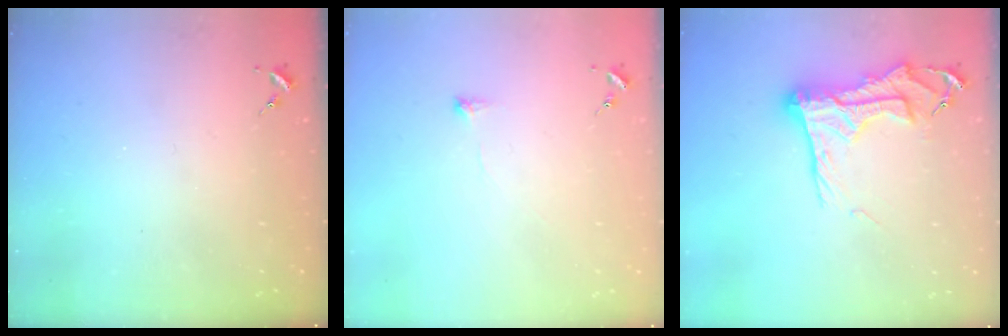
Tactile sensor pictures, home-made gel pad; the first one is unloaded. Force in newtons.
{"total": 5.8, "press": 5.7, "slide": 0.9}
{"total": 16.3, "press": 16.3, "slide": 1.6}